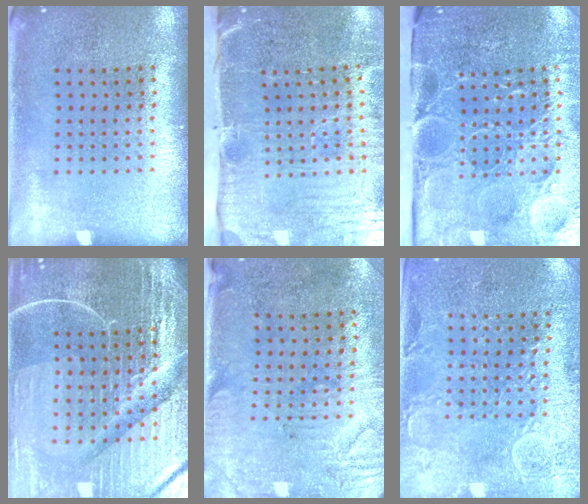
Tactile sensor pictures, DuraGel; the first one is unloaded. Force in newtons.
{"total": 5.4, "press": 4.4, "slide": 3.1}
{"total": 5.2, "press": 4.2, "slide": 3.0}
{"total": 6.9, "press": 6.1, "slide": 3.3}
{"total": 3.0, "press": 2.5, "slide": 1.6}
{"total": 2.8, "press": 2.7, "slide": 0.8}